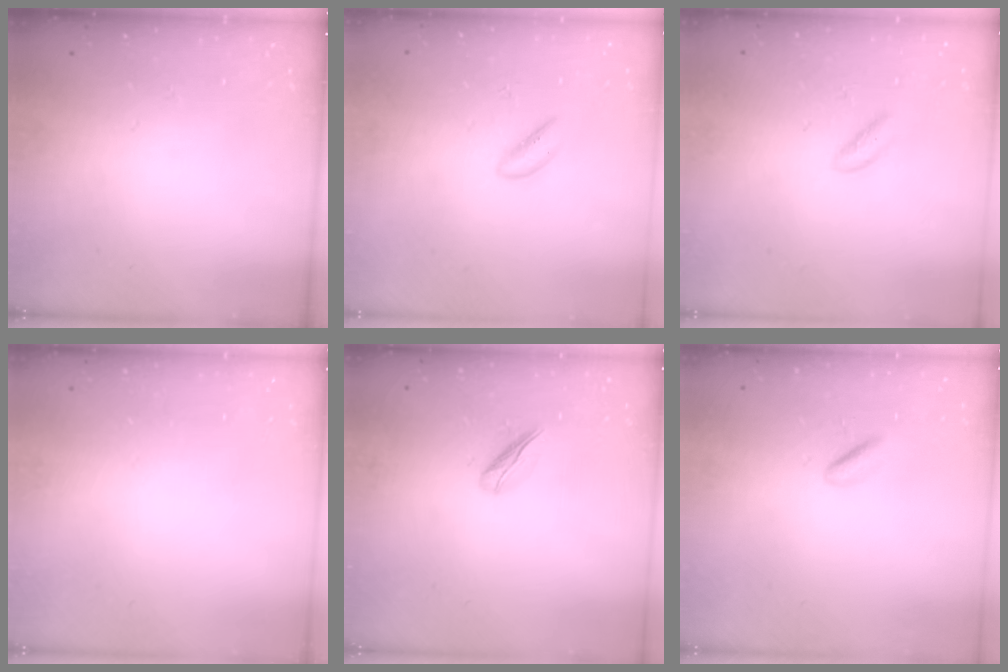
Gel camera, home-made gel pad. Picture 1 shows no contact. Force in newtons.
{"total": 1.7, "press": 1.6, "slide": 0.6}
{"total": 1.4, "press": 1.4, "slide": 0.3}
{"total": 2.2, "press": 2.2, "slide": 0.1}
{"total": 3.8, "press": 3.8, "slide": 0.4}
{"total": 2.6, "press": 2.5, "slide": 1.0}